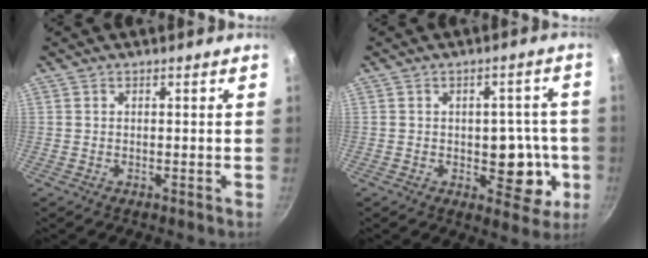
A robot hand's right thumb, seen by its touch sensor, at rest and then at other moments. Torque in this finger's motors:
{"motor_torque": [1.48, 1.16, 1.28, -0.62, 0.09]}